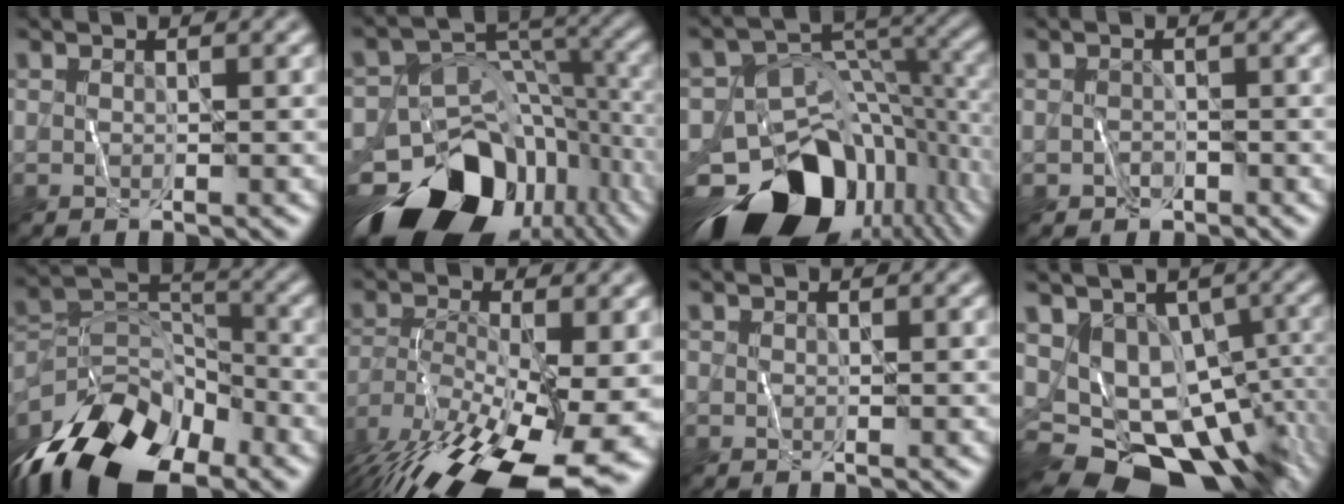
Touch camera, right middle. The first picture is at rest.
{"total": 17.6, "force": [-10.4, 11.7, 8.1], "torque": [-0.156, -0.031, -0.151]}
{"total": 16.5, "force": [-9.1, 10.7, 8.8], "torque": [-0.161, -0.028, -0.141]}
{"total": 1.3, "force": [-0.9, 1.0, 0.3], "torque": [-0.001, -0.005, -0.017]}
{"total": 12.8, "force": [-9.1, 6.0, 6.6], "torque": [-0.131, -0.001, -0.168]}
{"total": 16.6, "force": [-10.6, 5.2, 11.7], "torque": [-0.226, -0.039, -0.166]}
{"total": 0.7, "force": [-0.1, 0.7, 0.2], "torque": [-0.004, -0.003, -0.002]}
{"total": 14.3, "force": [-5.8, 9.7, 8.7], "torque": [-0.124, -0.007, -0.057]}